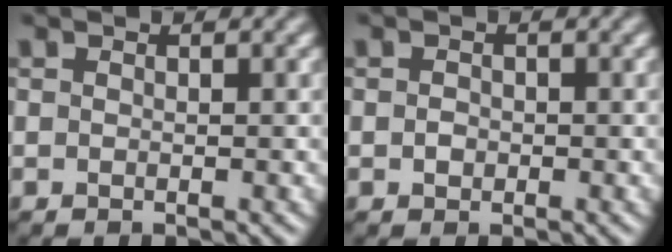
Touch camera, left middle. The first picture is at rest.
{"total": 0.9, "force": [-0.1, 0.8, 0.4], "torque": [-0.007, -0.003, -0.005]}